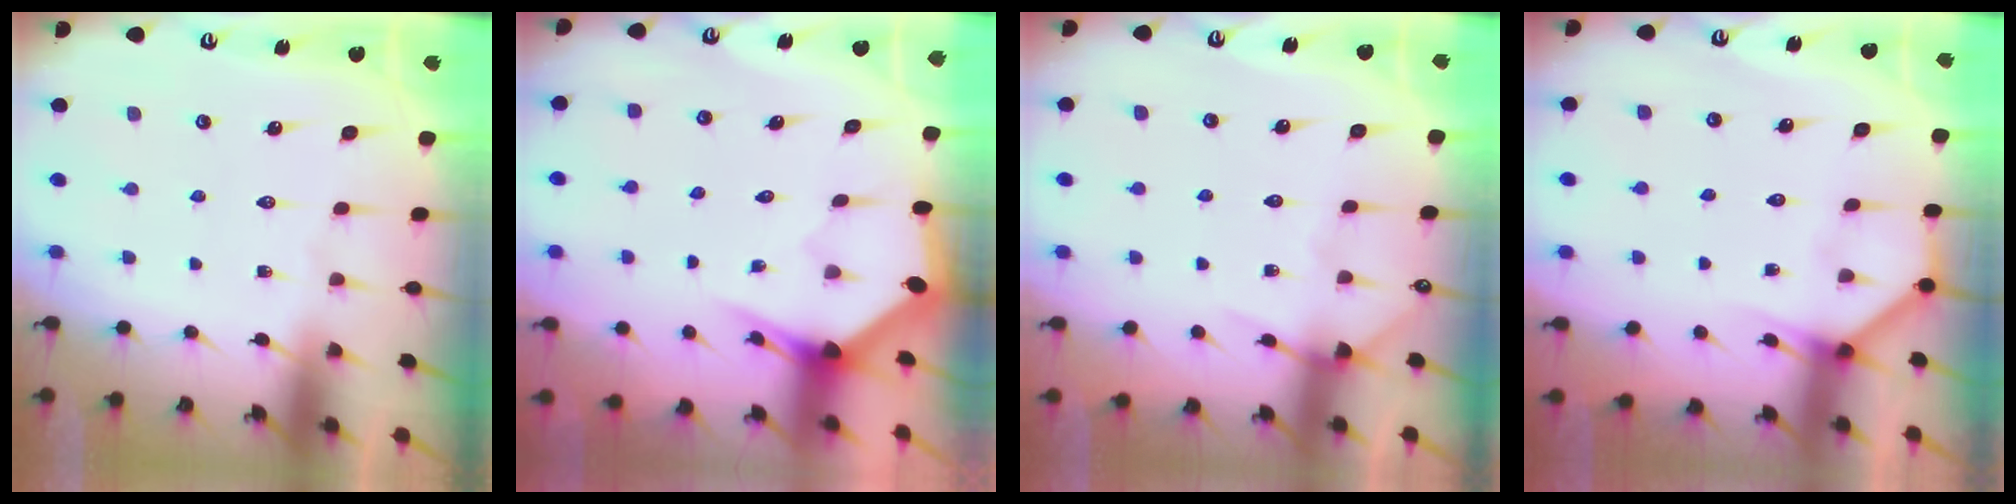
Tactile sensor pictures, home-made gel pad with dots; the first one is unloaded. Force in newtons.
{"total": 3.0, "press": 3.0, "slide": 0.1}
{"total": 5.0, "press": 5.0, "slide": 0.5}
{"total": 3.5, "press": 3.5, "slide": 0.2}